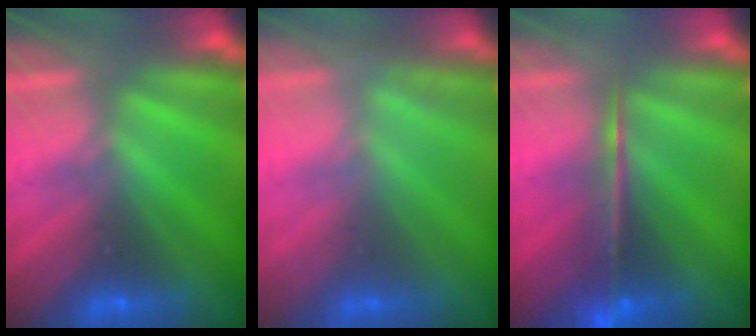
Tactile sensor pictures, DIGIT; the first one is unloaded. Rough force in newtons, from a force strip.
{"total": 2.4}
{"total": 5.9}